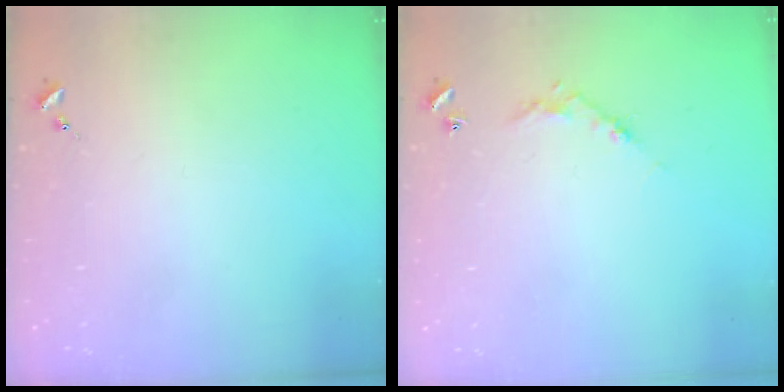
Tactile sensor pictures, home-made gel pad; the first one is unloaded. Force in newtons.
{"total": 5.2, "press": 5.2, "slide": 0.3}